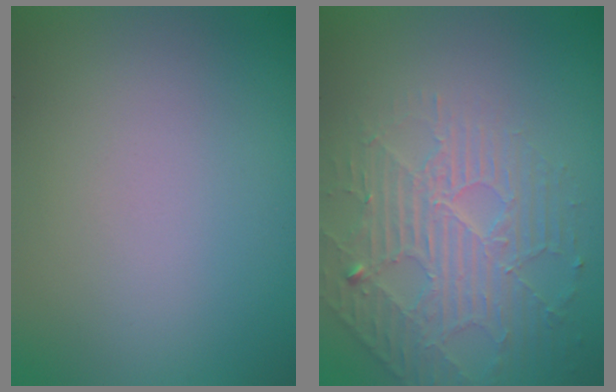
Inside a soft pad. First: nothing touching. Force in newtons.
{"total": 4.3, "press": 3.7, "slide": 2.2}